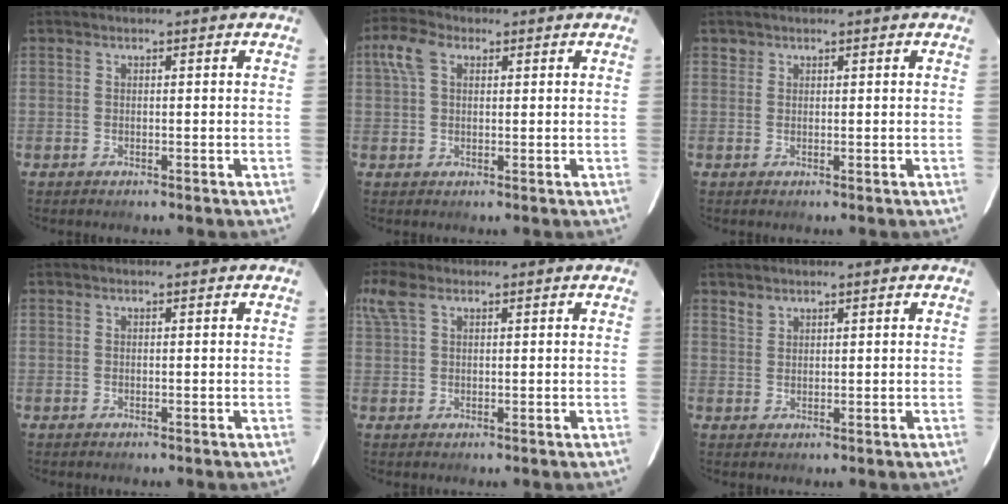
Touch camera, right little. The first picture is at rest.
{"total": 4.5, "force": [1.9, 2.7, 3.1], "torque": [-0.081, 0.027, 0.039]}
{"total": 0.6, "force": [0.5, 0.4, -0.1], "torque": [0.004, 0.002, 0.007]}
{"total": 0.0}
{"total": 3.8, "force": [2.3, 1.9, 2.3], "torque": [-0.067, 0.027, 0.054]}
{"total": 1.3, "force": [1.2, 0.5, 0.1], "torque": [-0.001, 0.003, 0.026]}